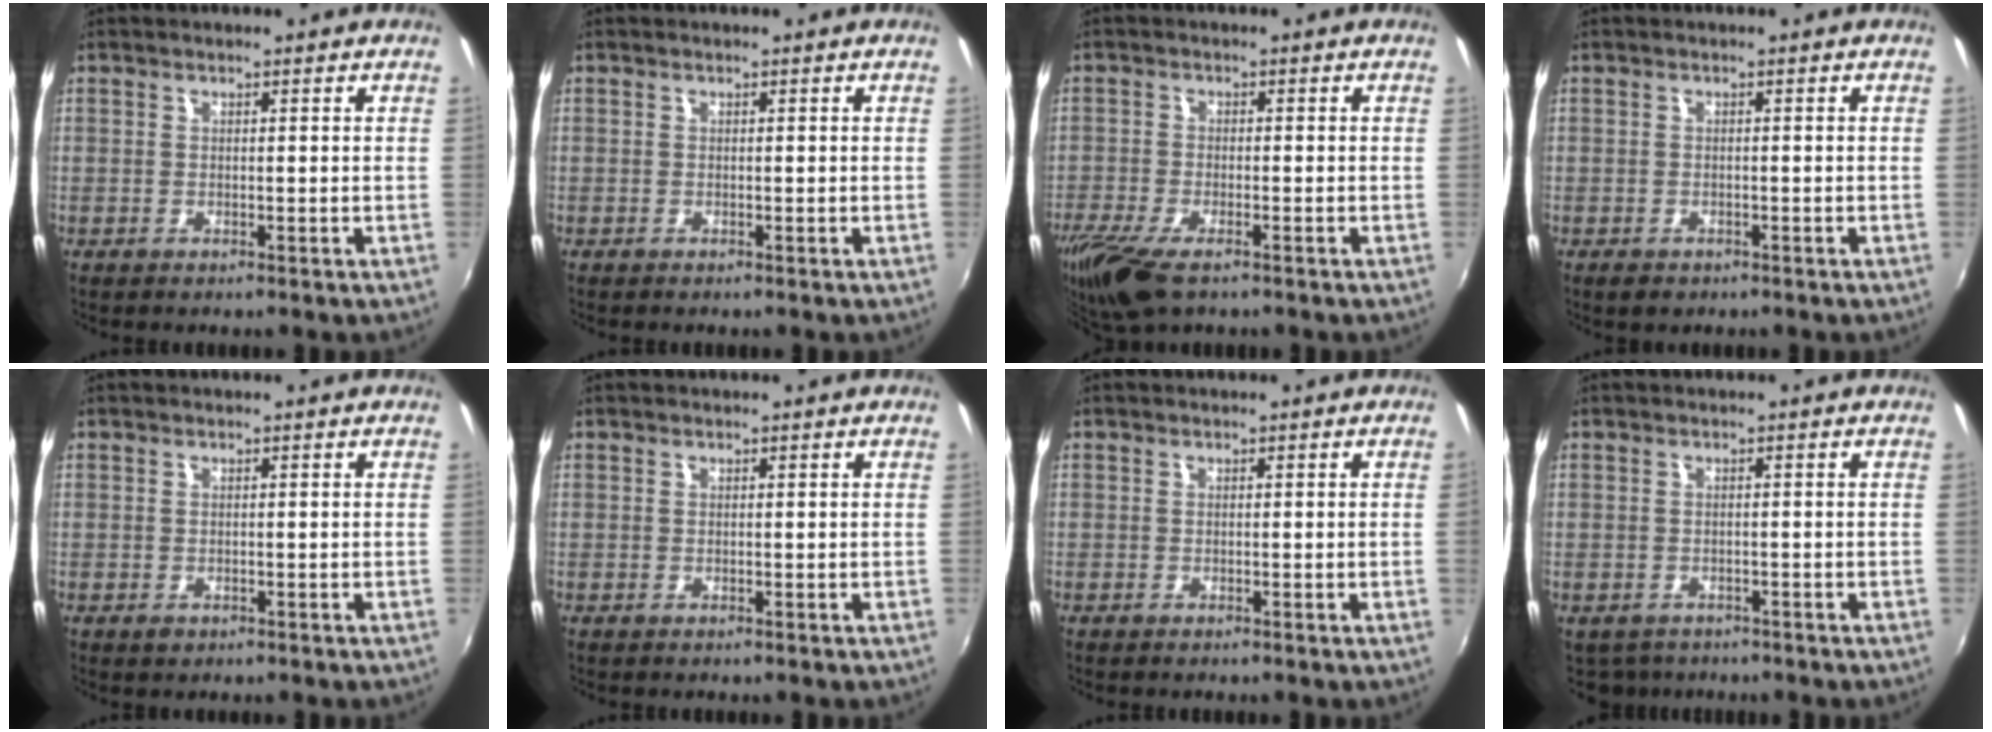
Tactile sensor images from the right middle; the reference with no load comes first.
{"total": 0.0}
{"total": 9.9, "force": [-6.8, 3.1, 6.4], "torque": [-0.154, -0.039, -0.131]}
{"total": 1.9, "force": [-1.2, 1.3, 0.8], "torque": [-0.017, -0.005, -0.017]}
{"total": 1.0, "force": [-0.6, 0.8, 0.4], "torque": [-0.006, -0.003, -0.009]}
{"total": 0.0}
{"total": 0.5, "force": [0.1, -0.3, 0.4], "torque": [0.000, -0.003, 0.000]}
{"total": 3.1, "force": [-2.3, 2.1, 0.6], "torque": [-0.019, -0.010, -0.031]}